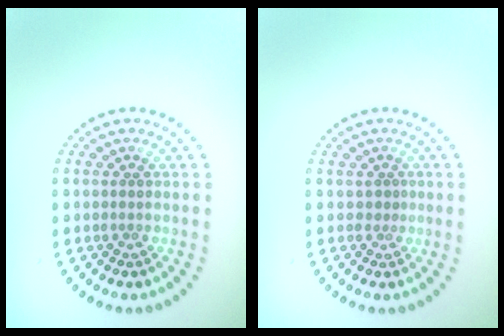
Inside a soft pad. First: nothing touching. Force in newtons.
{"total": 0.6, "press": 0.2, "slide": 0.5}